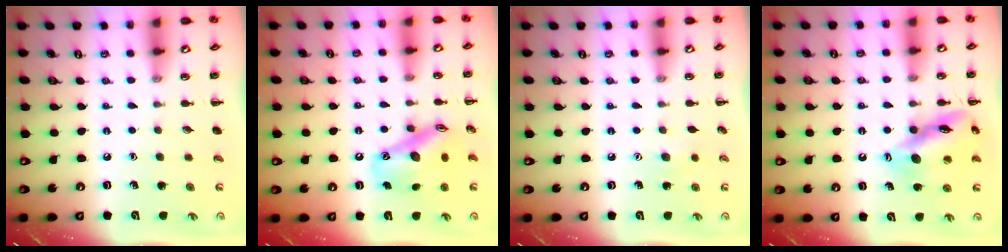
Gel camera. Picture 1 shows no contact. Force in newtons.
{"total": 15.2, "press": 14.7, "slide": 3.6}
{"total": 4.4, "press": 4.3, "slide": 0.9}
{"total": 14.4, "press": 14.2, "slide": 2.0}